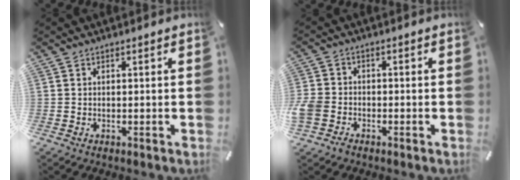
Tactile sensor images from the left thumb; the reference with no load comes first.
{"total": 4.1, "force": [-2.2, 3.2, 1.5], "torque": [-0.036, 0.010, -0.043]}